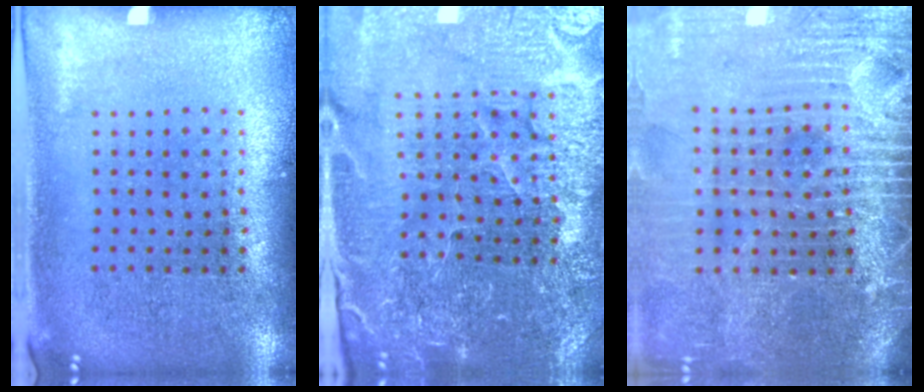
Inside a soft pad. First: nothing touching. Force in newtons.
{"total": 4.3, "press": 4.2, "slide": 1.0}
{"total": 4.3, "press": 3.7, "slide": 2.1}